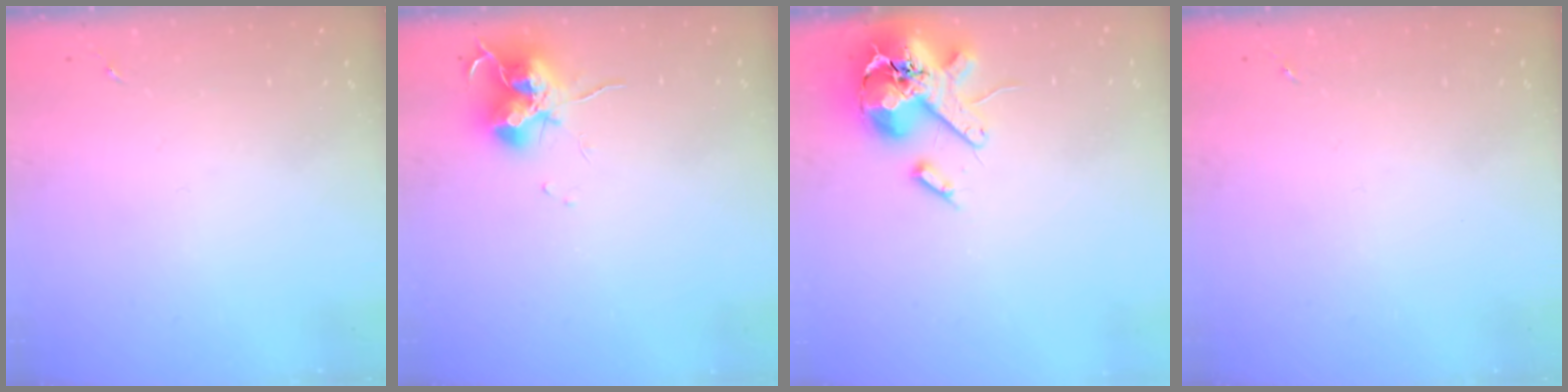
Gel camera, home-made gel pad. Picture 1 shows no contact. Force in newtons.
{"total": 12.2, "press": 12.1, "slide": 1.3}
{"total": 16.0, "press": 15.8, "slide": 2.6}
{"total": 0.0}